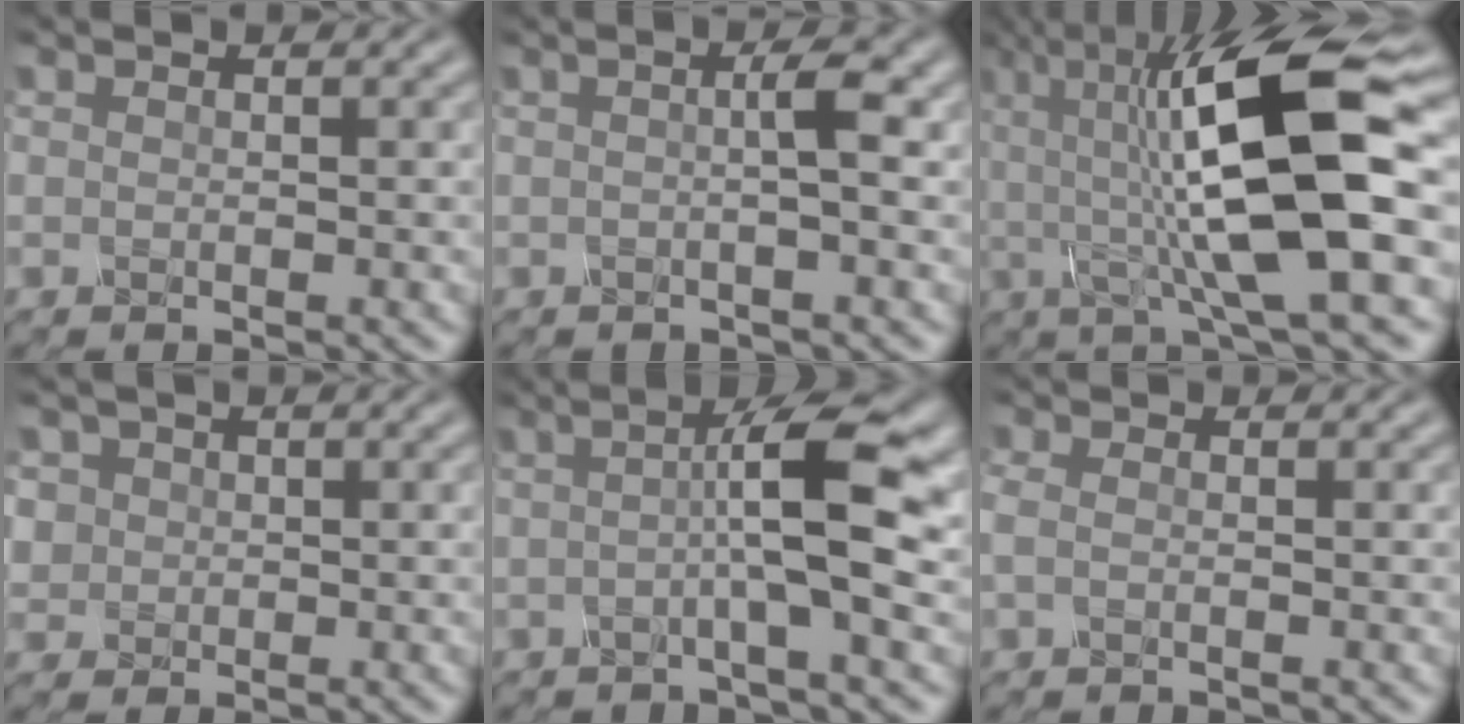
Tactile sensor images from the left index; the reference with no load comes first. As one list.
[{"total": 2.6, "force": [0.1, 0.4, 2.5], "torque": [-0.039, 0.004, -0.003]}, {"total": 13.1, "force": [1.5, 3.6, 12.5], "torque": [-0.217, 0.007, 0.022]}, {"total": 3.3, "force": [1.2, 2.9, 1.0], "torque": [-0.022, 0.013, 0.020]}, {"total": 7.5, "force": [0.6, 1.4, 7.4], "torque": [-0.108, 0.011, 0.000]}, {"total": 1.3, "force": [-0.2, 0.8, 1.0], "torque": [-0.029, 0.001, -0.010]}]